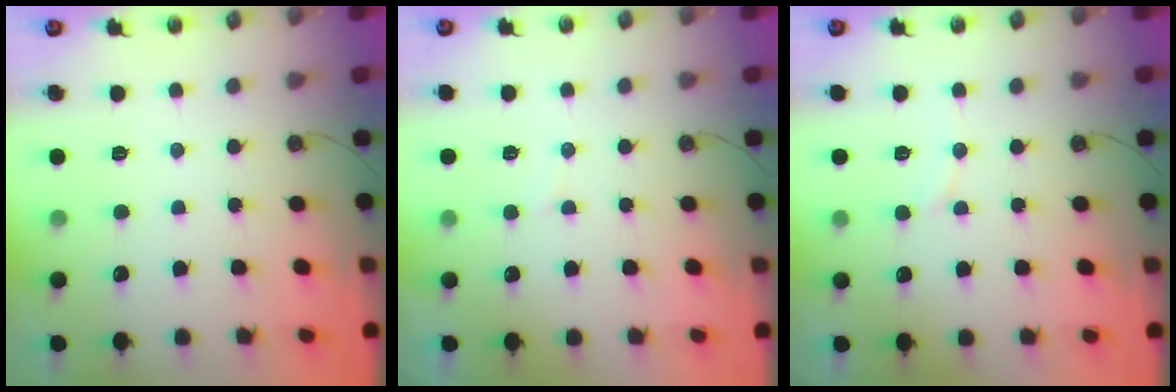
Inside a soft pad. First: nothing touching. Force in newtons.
{"total": 2.7, "press": 2.4, "slide": 1.2}
{"total": 5.3, "press": 5.2, "slide": 0.7}